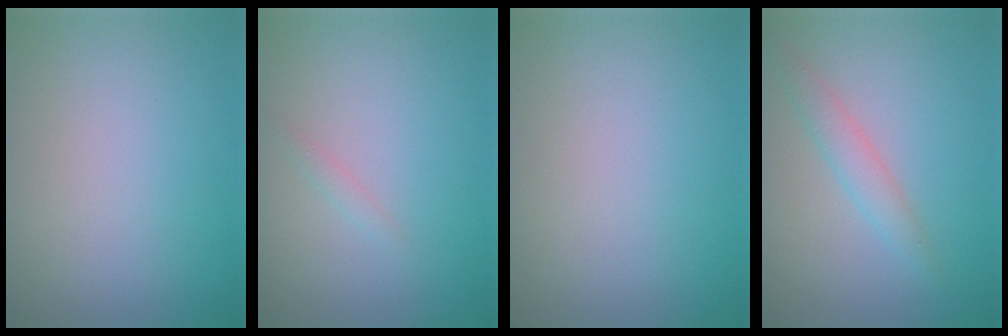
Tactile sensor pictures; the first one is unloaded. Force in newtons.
{"total": 0.7, "press": 0.7, "slide": 0.1}
{"total": 0.0}
{"total": 2.1, "press": 2.1, "slide": 0.1}